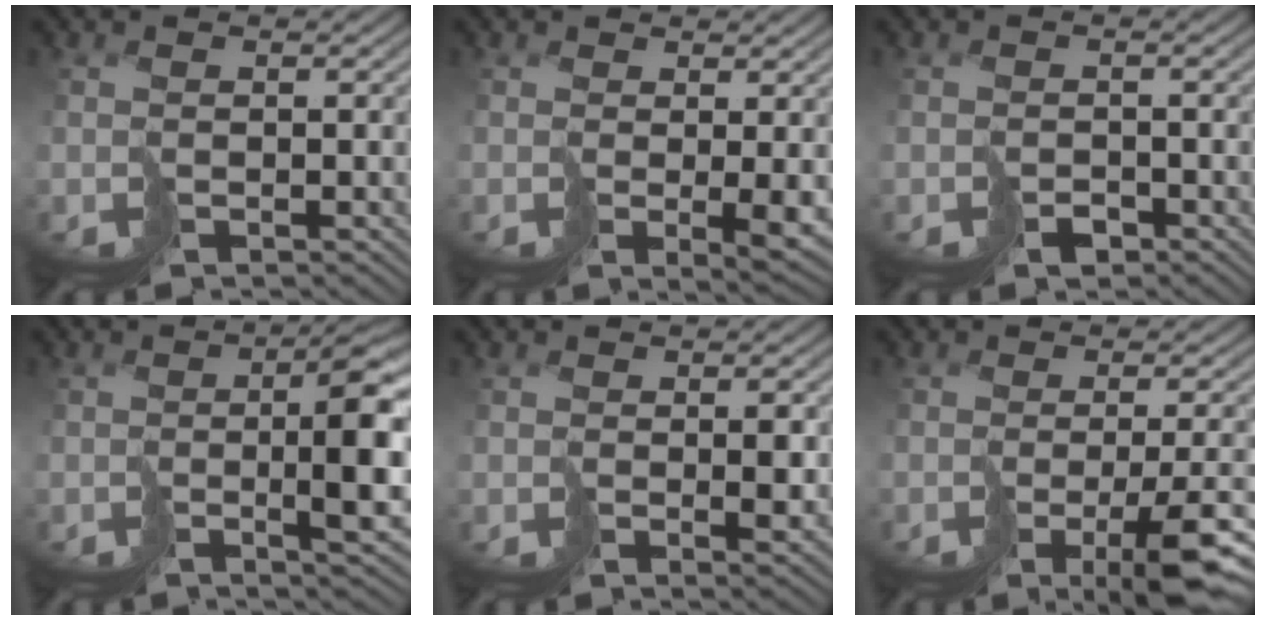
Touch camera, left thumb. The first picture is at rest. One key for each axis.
{"total": 3.4, "fx": 0.3, "fy": 0.5, "fz": 3.4, "tx": -0.061, "ty": -0.011, "tz": 0.006}
{"total": 1.6, "fx": -1.1, "fy": 0.9, "fz": 0.8, "tx": -0.013, "ty": -0.001, "tz": -0.021}
{"total": 8.6, "fx": -1.2, "fy": 2.1, "fz": 8.2, "tx": -0.119, "ty": -0.004, "tz": -0.022}
{"total": 2.4, "fx": 0.0, "fy": 0.6, "fz": 2.3, "tx": -0.040, "ty": -0.005, "tz": 0.000}
{"total": 8.5, "fx": -3.5, "fy": 2.0, "fz": 7.5, "tx": -0.107, "ty": -0.011, "tz": -0.057}